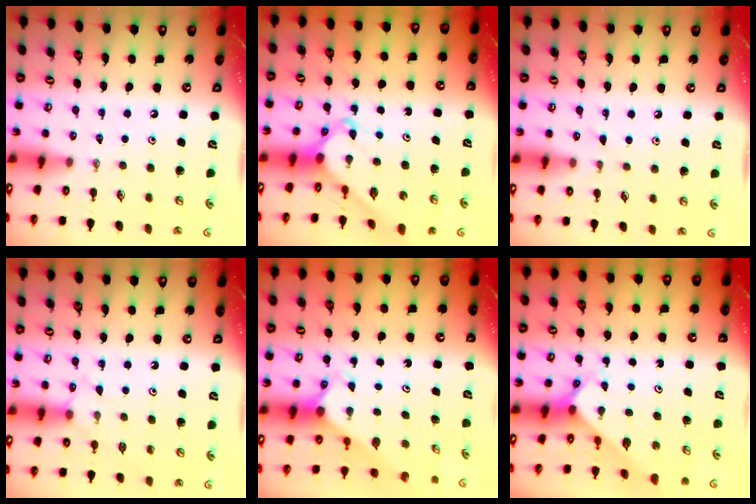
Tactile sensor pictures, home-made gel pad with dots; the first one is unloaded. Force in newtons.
{"total": 6.3, "press": 6.2, "slide": 0.5}
{"total": 3.9, "press": 3.8, "slide": 0.5}
{"total": 5.3, "press": 5.3, "slide": 0.7}
{"total": 2.6, "press": 2.6, "slide": 0.2}
{"total": 2.2, "press": 2.2, "slide": 0.2}